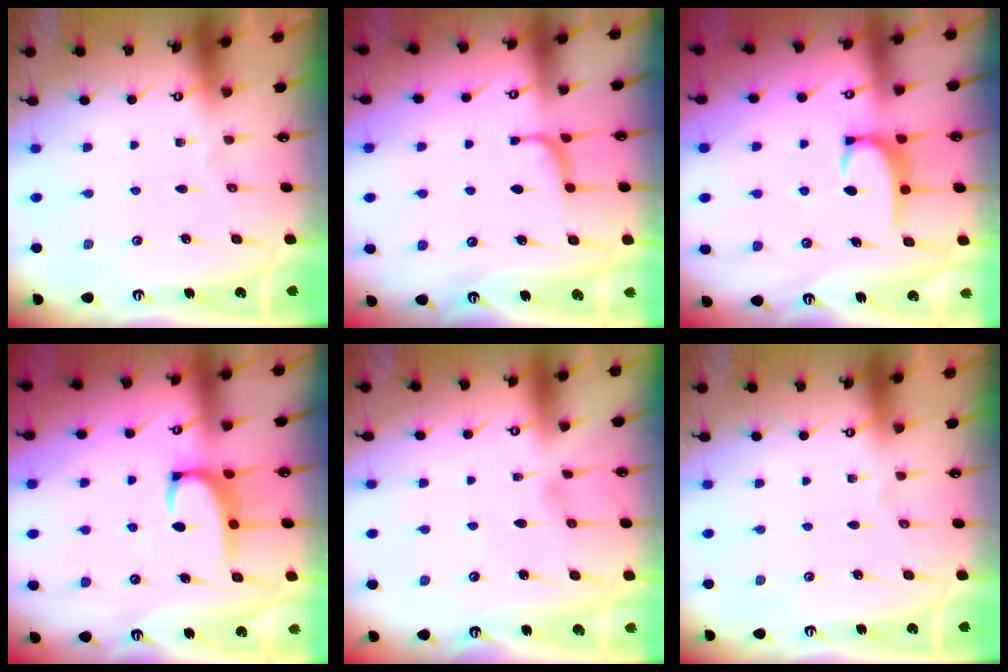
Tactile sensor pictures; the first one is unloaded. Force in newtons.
{"total": 1.9, "press": 1.8, "slide": 0.6}
{"total": 3.4, "press": 3.3, "slide": 0.4}
{"total": 3.3, "press": 3.2, "slide": 0.7}
{"total": 0.0}
{"total": 0.0}